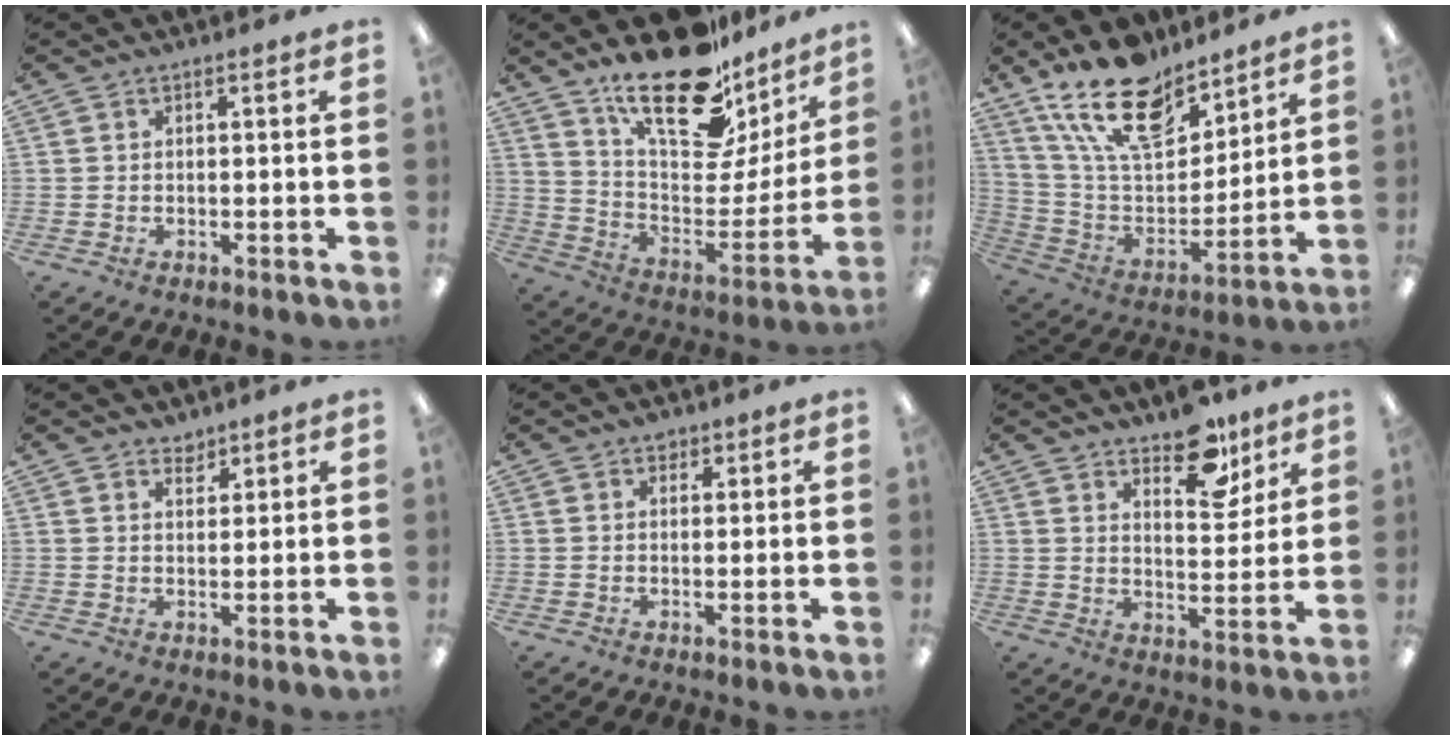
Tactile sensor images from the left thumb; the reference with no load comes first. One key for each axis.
{"total": 24.9, "fx": 18.4, "fy": 9.9, "fz": 13.6, "tx": -0.207, "ty": -0.123, "tz": 0.315}
{"total": 20.0, "fx": 14.2, "fy": 9.3, "fz": 10.6, "tx": -0.198, "ty": -0.078, "tz": 0.257}
{"total": 2.5, "fx": 2.3, "fy": 1.0, "fz": 0.3, "tx": 0.010, "ty": -0.017, "tz": 0.040}
{"total": 1.7, "fx": 1.2, "fy": 1.2, "fz": 0.4, "tx": -0.001, "ty": 0.000, "tz": 0.019}
{"total": 10.4, "fx": 7.8, "fy": 5.0, "fz": 4.6, "tx": -0.044, "ty": -0.049, "tz": 0.134}